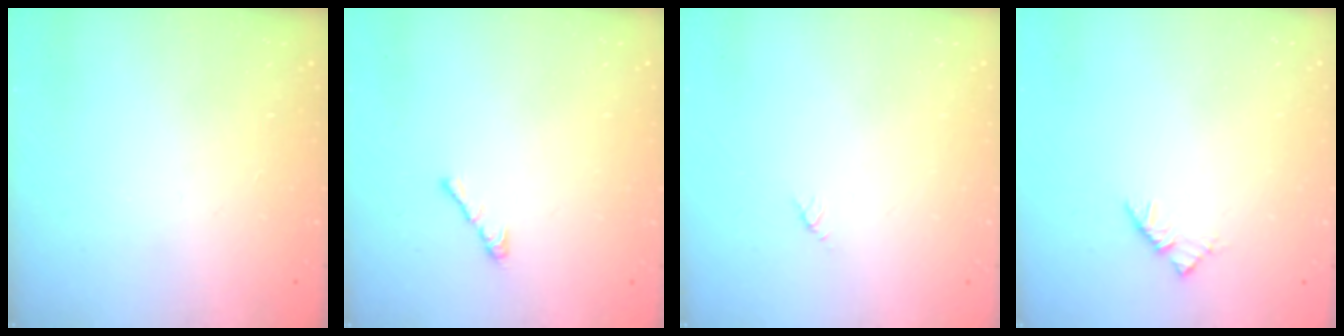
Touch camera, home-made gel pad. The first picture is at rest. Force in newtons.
{"total": 3.0, "press": 2.9, "slide": 0.8}
{"total": 2.9, "press": 2.9, "slide": 0.3}
{"total": 2.9, "press": 2.8, "slide": 0.7}